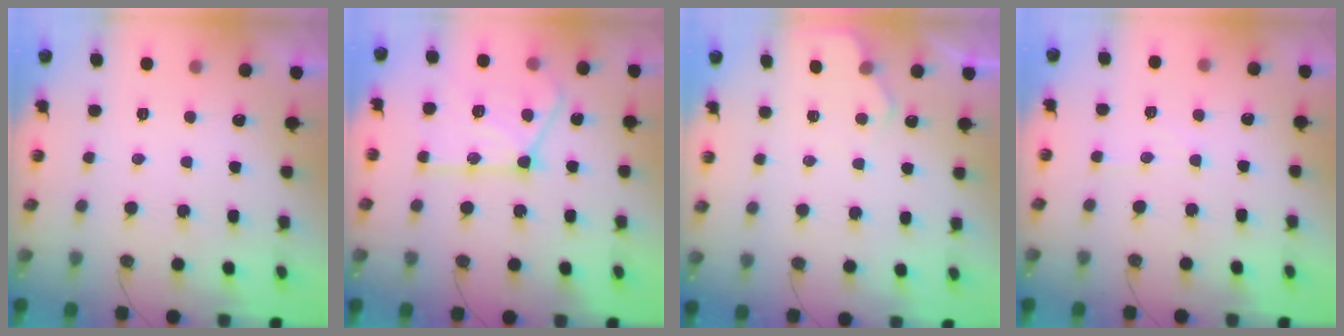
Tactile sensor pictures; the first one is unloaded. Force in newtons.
{"total": 17.9, "press": 17.8, "slide": 2.1}
{"total": 3.9, "press": 3.9, "slide": 0.5}
{"total": 4.2, "press": 4.1, "slide": 0.6}